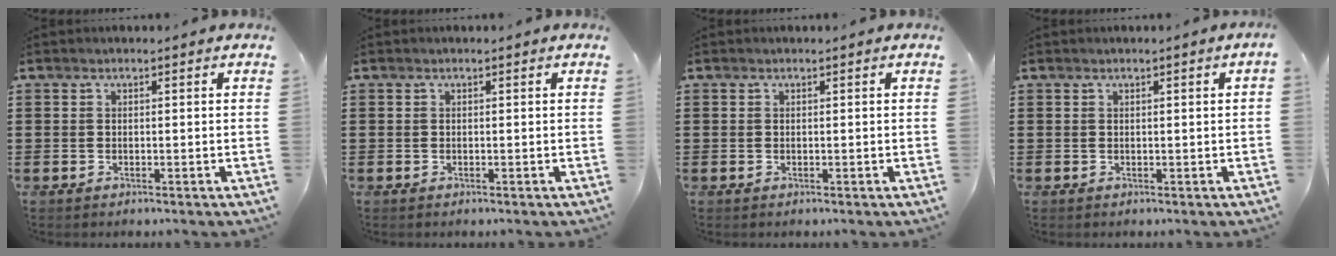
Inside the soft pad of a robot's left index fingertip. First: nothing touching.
{"total": 0.0}
{"total": 0.0}
{"total": 0.6, "force": [0.0, -0.2, 0.5], "torque": [-0.008, -0.005, 0.001]}